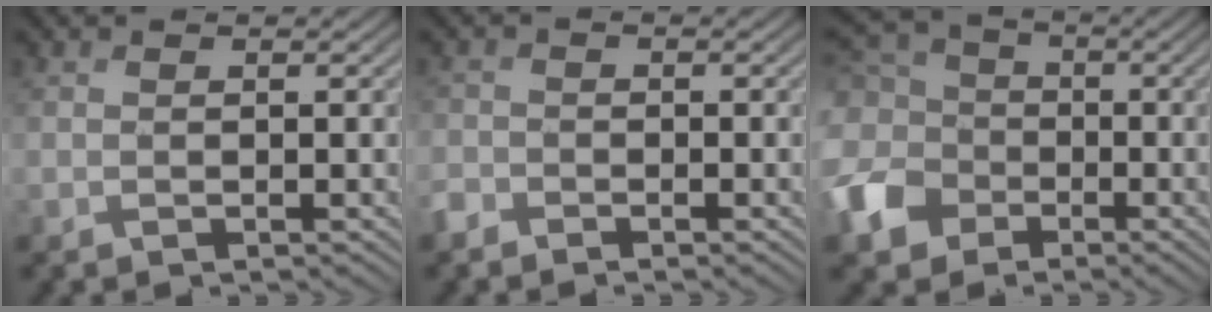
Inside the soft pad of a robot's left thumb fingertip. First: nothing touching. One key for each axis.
{"total": 1.9, "fx": -1.5, "fy": 1.2, "fz": 0.3, "tx": -0.009, "ty": -0.001, "tz": -0.041}
{"total": 11.4, "fx": -2.8, "fy": 9.5, "fz": 5.7, "tx": -0.190, "ty": -0.018, "tz": -0.066}